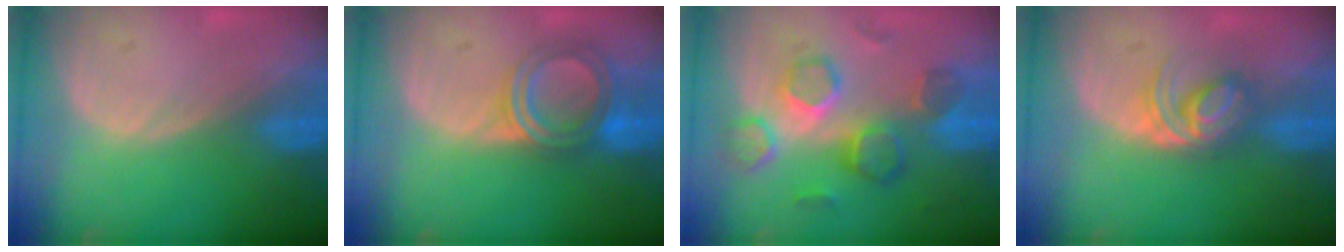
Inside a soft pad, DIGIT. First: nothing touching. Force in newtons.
{"total": 6.0, "press": 5.6, "slide": 2.0}
{"total": 8.3, "press": 8.1, "slide": 1.8}
{"total": 6.0, "press": 5.0, "slide": 3.2}